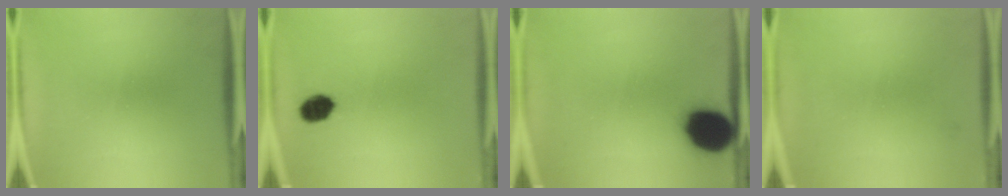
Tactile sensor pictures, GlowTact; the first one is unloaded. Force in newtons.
{"total": 5.1}
{"total": 14.7}
{"total": 1.1}